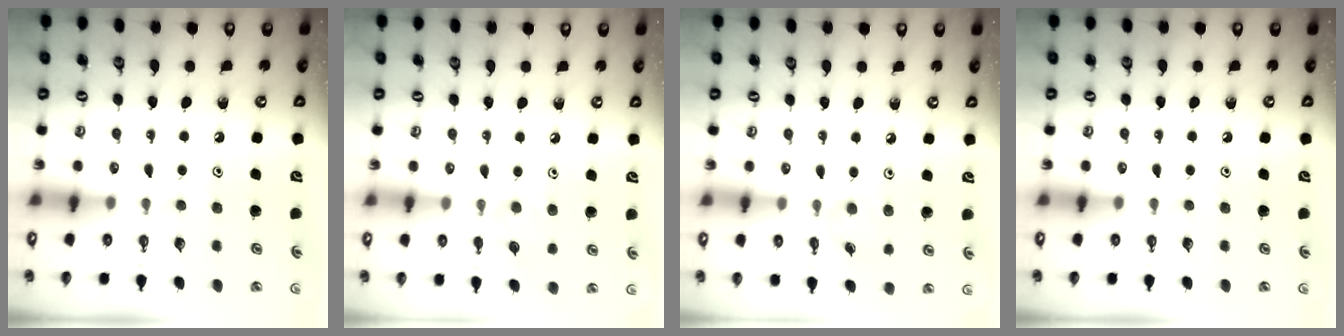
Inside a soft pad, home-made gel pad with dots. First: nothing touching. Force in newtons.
{"total": 2.6, "press": 2.5, "slide": 0.4}
{"total": 2.4, "press": 2.4, "slide": 0.5}
{"total": 0.0}